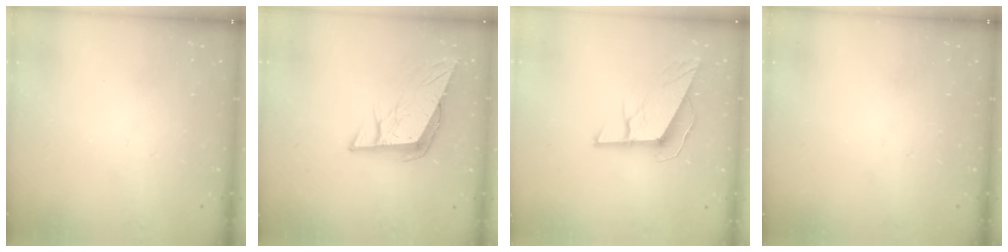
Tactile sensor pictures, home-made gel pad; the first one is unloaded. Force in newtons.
{"total": 11.0, "press": 10.5, "slide": 3.0}
{"total": 10.1, "press": 10.0, "slide": 1.6}
{"total": 0.0}